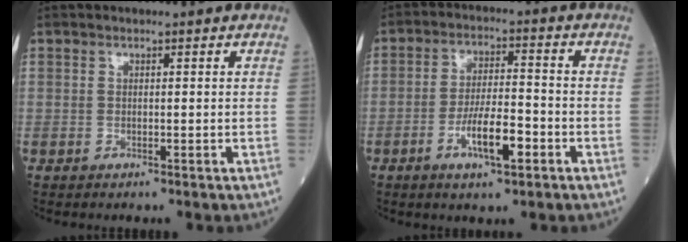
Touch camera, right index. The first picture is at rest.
{"total": 7.6, "force": [-3.4, 1.6, 6.7], "torque": [-0.125, 0.000, -0.059]}